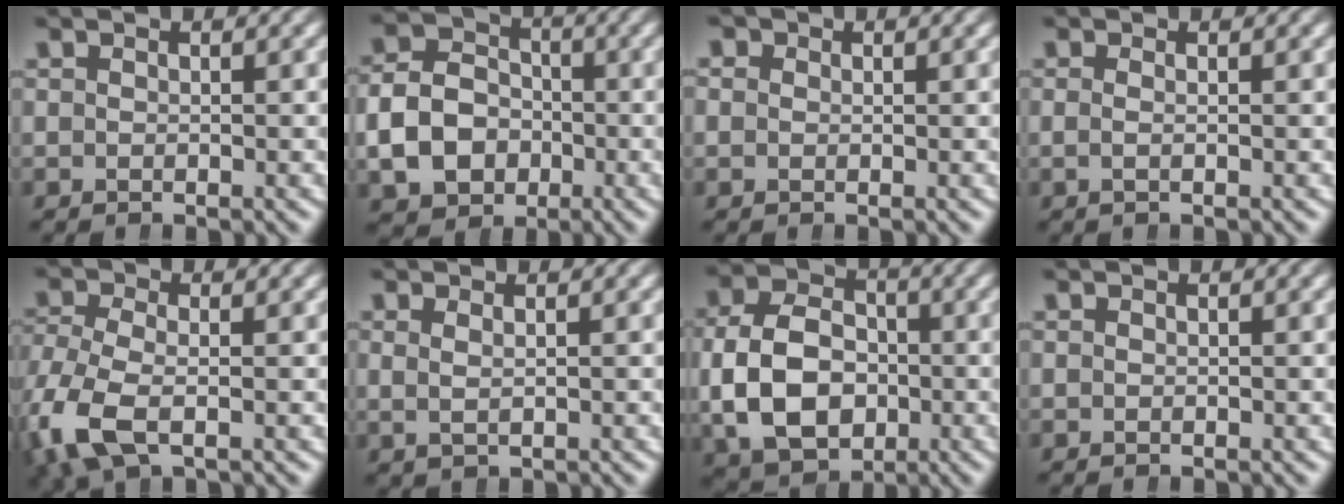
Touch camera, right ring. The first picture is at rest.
{"total": 8.7, "force": [-2.0, 7.5, 3.9], "torque": [-0.079, -0.022, -0.034]}
{"total": 2.1, "force": [0.4, 1.9, 0.8], "torque": [-0.023, 0.002, 0.000]}
{"total": 0.9, "force": [-0.1, -0.1, 0.8], "torque": [-0.022, -0.007, -0.001]}
{"total": 5.1, "force": [-1.5, 3.2, 3.7], "torque": [-0.113, -0.029, -0.012]}
{"total": 1.0, "force": [0.5, 0.1, 0.9], "torque": [-0.016, -0.005, 0.016]}
{"total": 10.4, "force": [-1.1, 8.2, 6.3], "torque": [-0.126, -0.025, -0.013]}
{"total": 0.0}